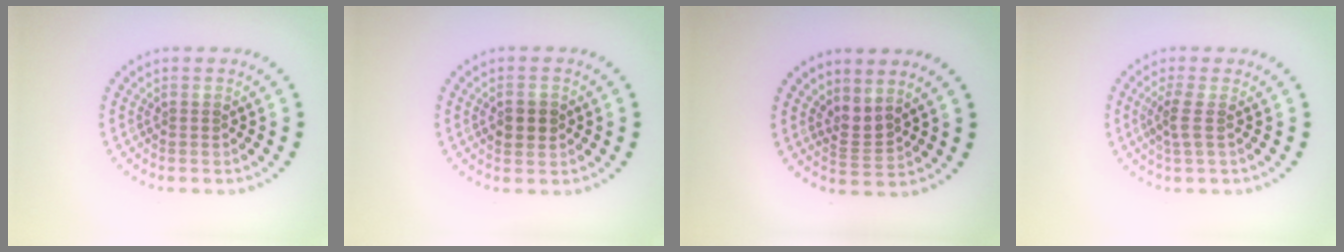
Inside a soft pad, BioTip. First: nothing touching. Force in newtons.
{"total": 2.0, "press": 1.9, "slide": 0.2}
{"total": 1.9, "press": 1.4, "slide": 1.3}
{"total": 1.7, "press": 1.3, "slide": 1.1}